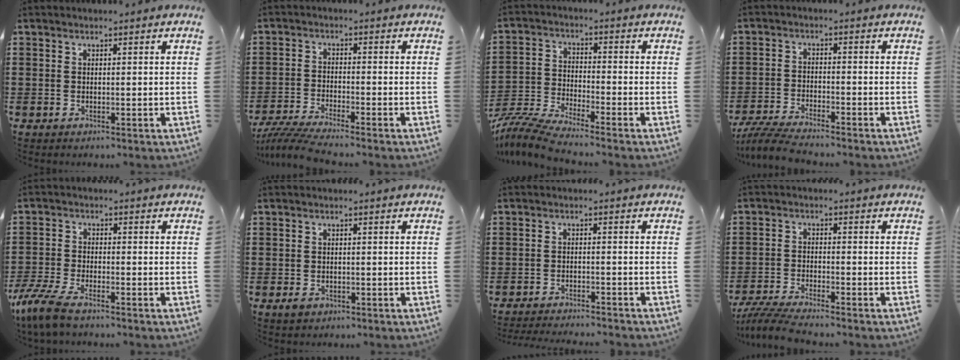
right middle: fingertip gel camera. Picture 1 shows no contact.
{"total": 4.4, "force": [-4.1, -0.2, 1.5], "torque": [-0.047, -0.016, -0.086]}
{"total": 6.3, "force": [-5.9, 0.2, 2.1], "torque": [-0.058, -0.010, -0.120]}
{"total": 5.0, "force": [-4.7, 0.2, 1.6], "torque": [-0.047, -0.011, -0.096]}
{"total": 5.5, "force": [-4.2, 1.6, 3.1], "torque": [-0.085, -0.010, -0.087]}
{"total": 1.2, "force": [-0.8, 0.7, 0.5], "torque": [-0.013, -0.001, -0.016]}
{"total": 2.6, "force": [-2.6, -0.1, 0.1], "torque": [-0.006, -0.002, -0.055]}
{"total": 4.7, "force": [-4.4, 0.1, 1.6], "torque": [-0.048, -0.015, -0.090]}